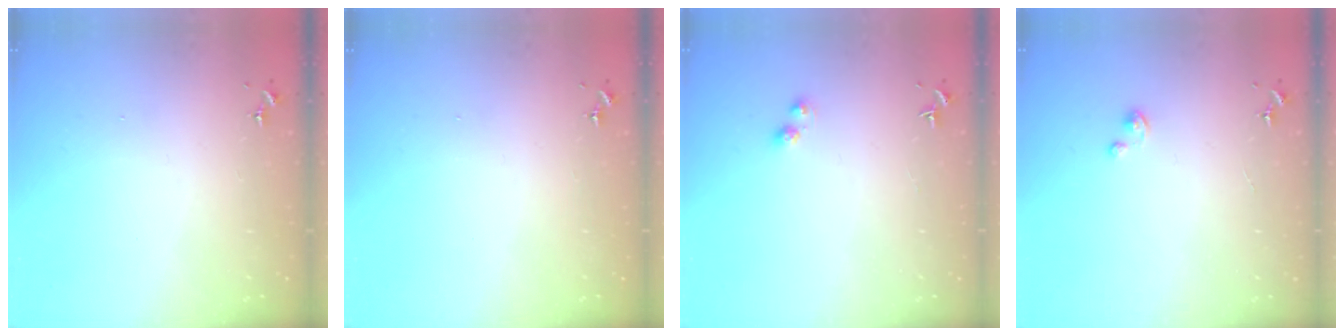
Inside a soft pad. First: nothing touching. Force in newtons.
{"total": 0.0}
{"total": 3.6, "press": 3.5, "slide": 0.5}
{"total": 1.5, "press": 1.5, "slide": 0.2}